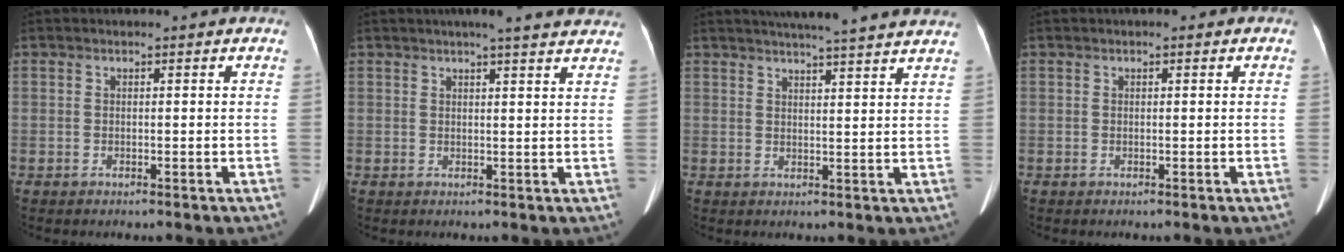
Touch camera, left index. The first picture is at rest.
{"total": 10.3, "force": [9.0, 0.5, 5.0], "torque": [-0.060, 0.014, 0.089]}
{"total": 15.9, "force": [14.2, 0.3, 7.1], "torque": [-0.108, 0.011, 0.172]}
{"total": 0.5, "force": [0.1, 0.4, 0.3], "torque": [-0.005, 0.008, -0.001]}